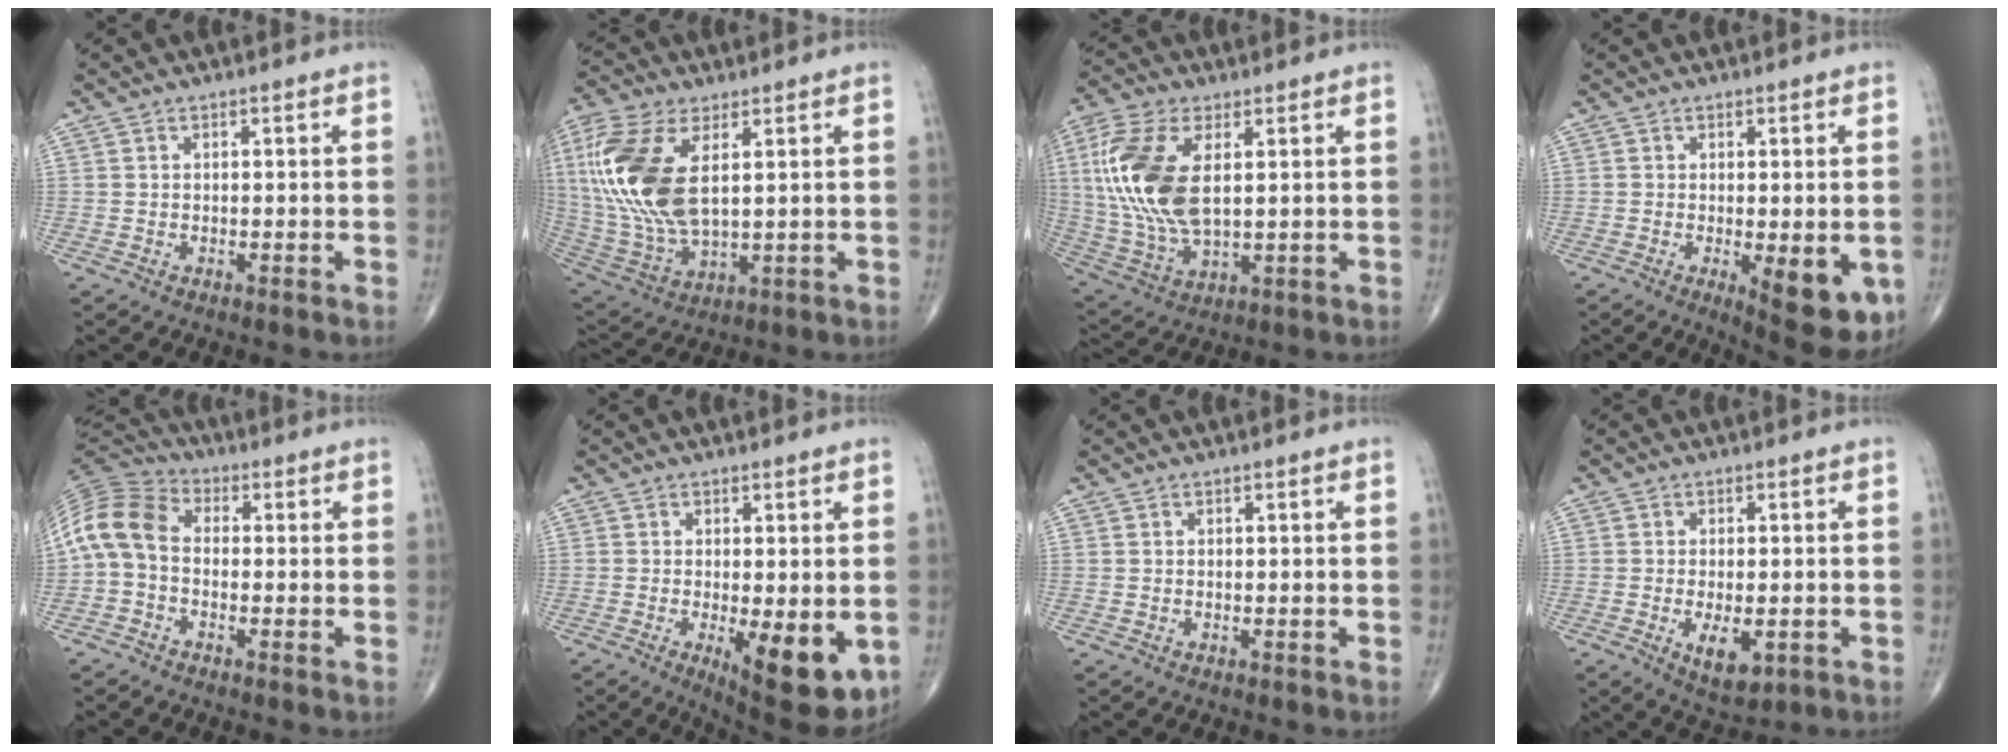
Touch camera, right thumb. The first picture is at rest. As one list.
[{"total": 19.9, "force": [4.3, 9.9, 16.7], "torque": [-0.383, -0.017, 0.086]}, {"total": 17.6, "force": [3.2, 8.9, 14.9], "torque": [-0.334, -0.009, 0.065]}, {"total": 9.9, "force": [-2.7, 3.5, 8.9], "torque": [-0.107, -0.020, -0.029]}, {"total": 9.8, "force": [-0.8, 6.8, 7.1], "torque": [-0.138, 0.027, -0.034]}, {"total": 11.5, "force": [-2.9, 4.0, 10.4], "torque": [-0.137, -0.024, -0.030]}, {"total": 0.0}, {"total": 6.3, "force": [-1.8, 3.0, 5.2], "torque": [-0.080, -0.010, -0.020]}]